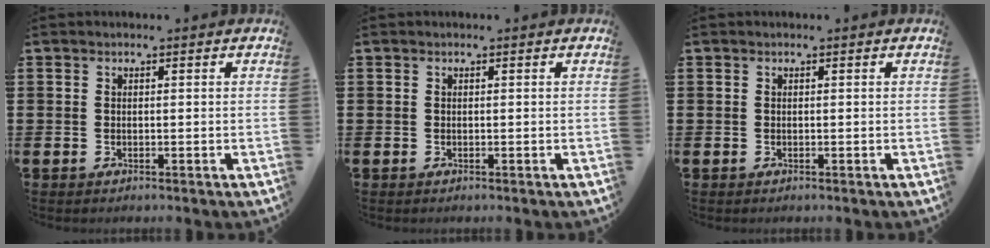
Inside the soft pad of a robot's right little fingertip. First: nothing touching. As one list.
[{"total": 0.0}, {"total": 0.0}]